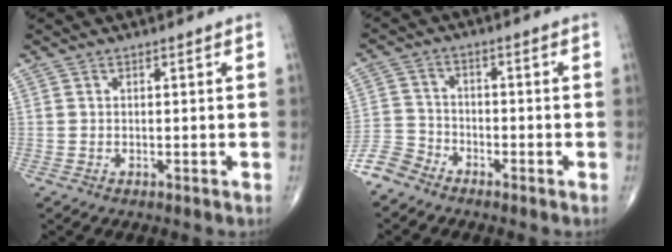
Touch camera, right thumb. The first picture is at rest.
{"total": 5.3, "force": [-4.5, 2.7, 0.5], "torque": [0.000, 0.014, -0.107]}